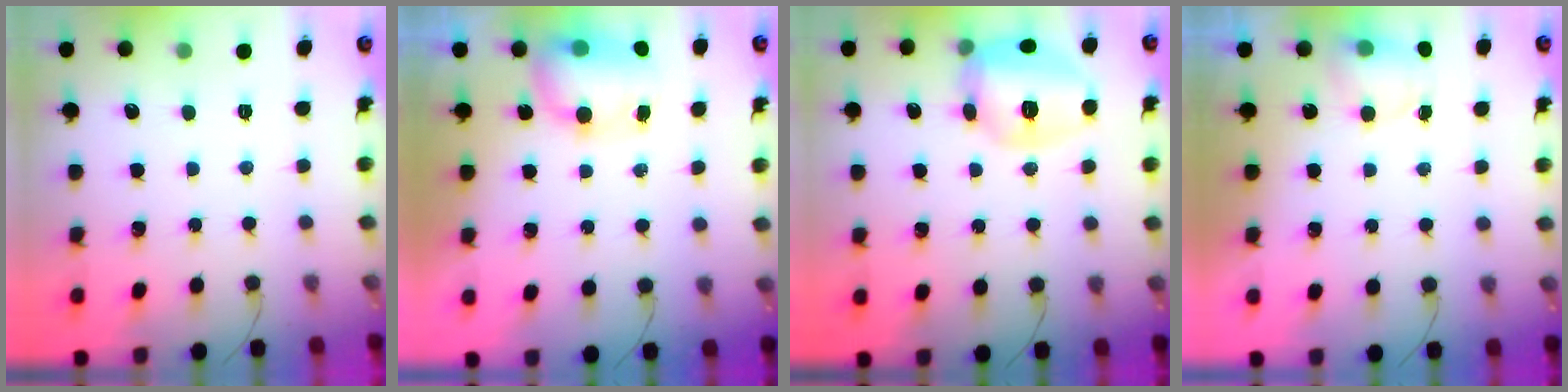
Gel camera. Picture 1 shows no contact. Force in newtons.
{"total": 7.8, "press": 7.6, "slide": 1.8}
{"total": 15.6, "press": 15.5, "slide": 1.3}
{"total": 4.9, "press": 4.8, "slide": 0.7}